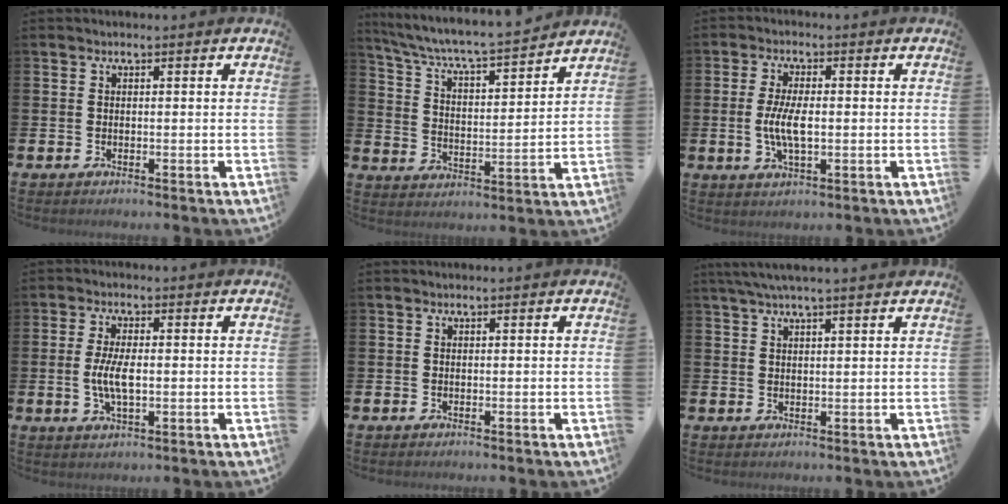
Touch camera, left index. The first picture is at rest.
{"total": 6.5, "force": [6.3, 0.1, 1.8], "torque": [-0.063, -0.057, 0.102]}
{"total": 5.4, "force": [-0.3, 2.1, 5.0], "torque": [-0.098, -0.003, -0.011]}
{"total": 5.1, "force": [-0.2, 2.0, 4.7], "torque": [-0.086, 0.000, -0.008]}
{"total": 0.0}
{"total": 3.8, "force": [3.3, 0.1, 2.0], "torque": [-0.041, -0.005, 0.059]}